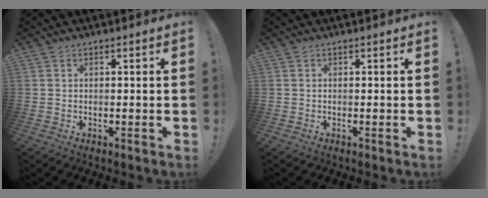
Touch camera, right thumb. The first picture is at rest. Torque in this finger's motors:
{"motor_torque": [0.00, 0.00, 0.00, 0.00, 0.00]}